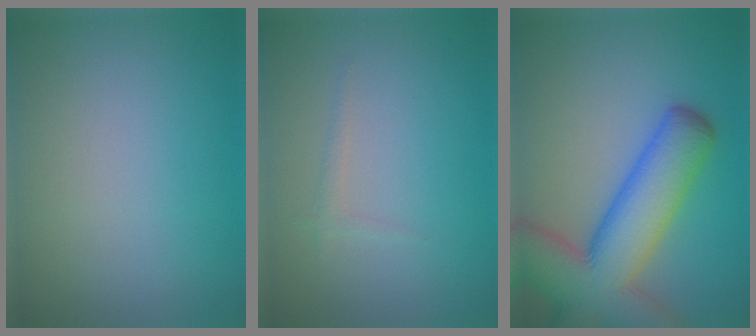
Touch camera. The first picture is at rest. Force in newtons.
{"total": 0.8, "press": 0.8, "slide": 0.1}
{"total": 11.7, "press": 11.7, "slide": 0.6}